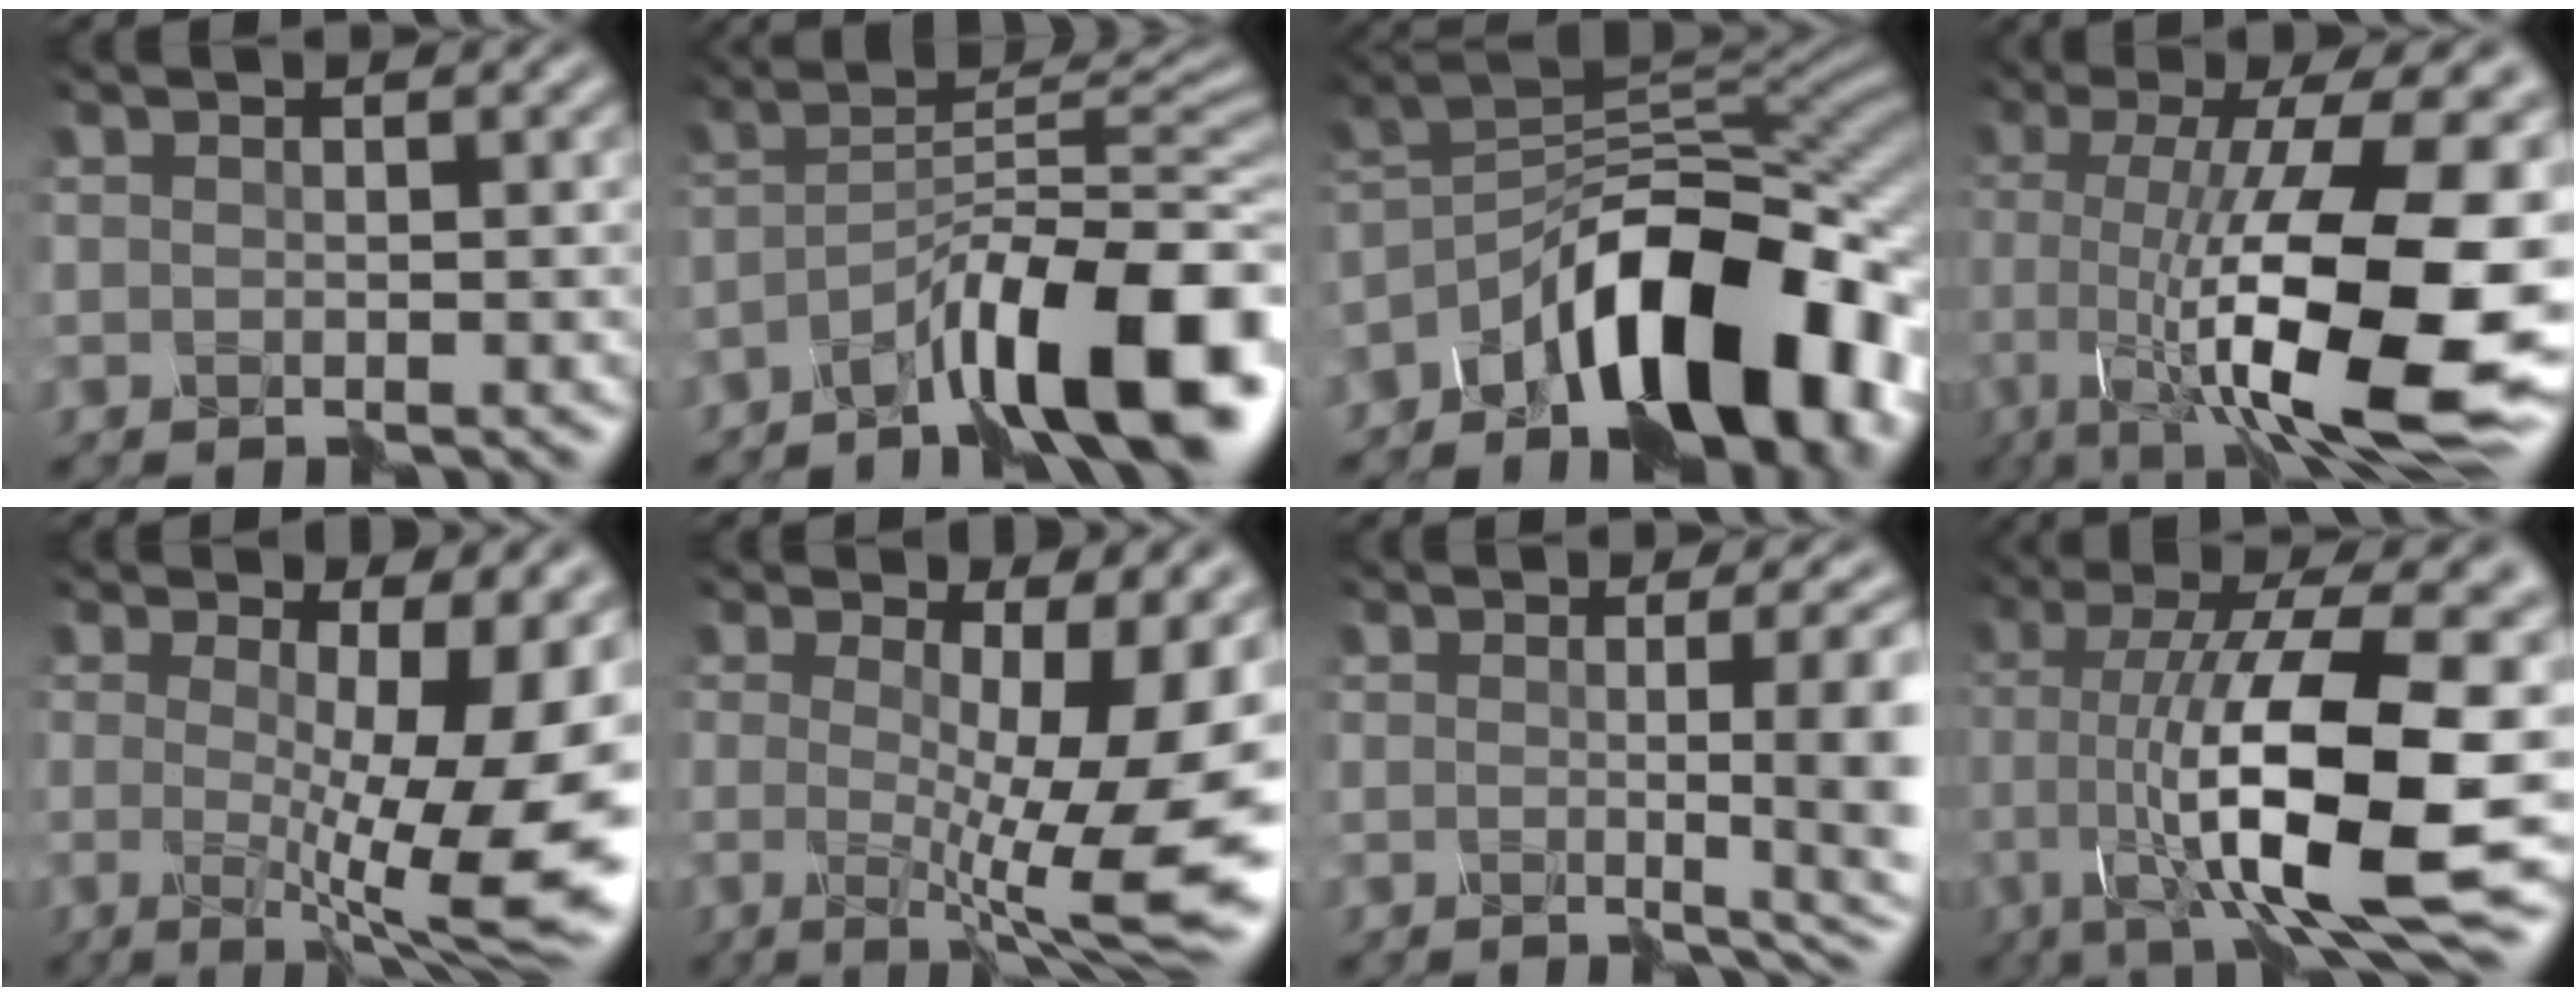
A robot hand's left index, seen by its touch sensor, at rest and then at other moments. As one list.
[{"total": 11.6, "force": [-7.4, 2.1, 8.7], "torque": [-0.121, 0.015, -0.125]}, {"total": 12.4, "force": [-7.9, 4.6, 8.4], "torque": [-0.115, 0.009, -0.137]}, {"total": 15.2, "force": [-3.1, 4.3, 14.3], "torque": [-0.218, 0.000, -0.045]}, {"total": 11.2, "force": [-0.4, 2.8, 10.8], "torque": [-0.140, -0.012, -0.007]}, {"total": 11.1, "force": [-0.3, 2.7, 10.8], "torque": [-0.138, -0.011, -0.005]}, {"total": 7.3, "force": [-0.4, 2.3, 7.0], "torque": [-0.059, -0.002, -0.002]}, {"total": 13.3, "force": [-2.8, 2.9, 12.7], "torque": [-0.205, 0.008, -0.038]}]